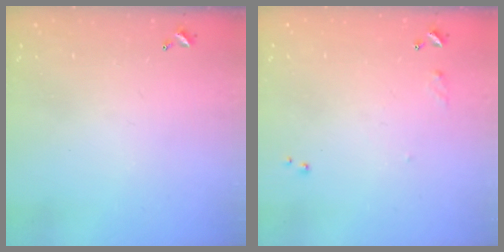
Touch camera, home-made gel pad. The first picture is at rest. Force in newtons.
{"total": 6.5, "press": 6.5, "slide": 0.7}